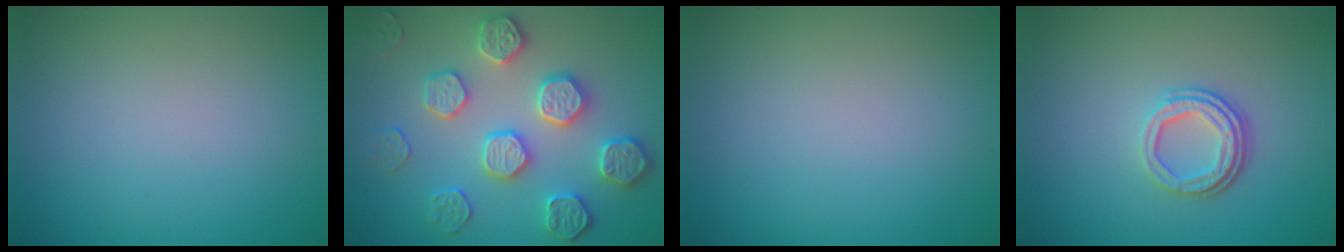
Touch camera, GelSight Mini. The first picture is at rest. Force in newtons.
{"total": 4.7, "press": 4.7, "slide": 0.6}
{"total": 0.0}
{"total": 3.3, "press": 2.5, "slide": 2.2}